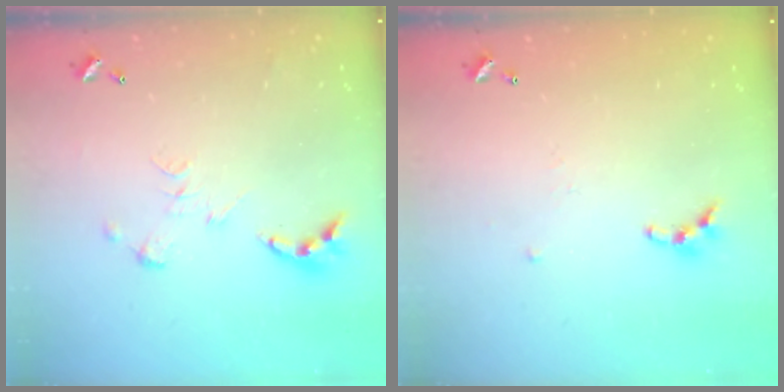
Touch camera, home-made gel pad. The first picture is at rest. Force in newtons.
{"total": 6.2, "press": 6.2, "slide": 0.7}